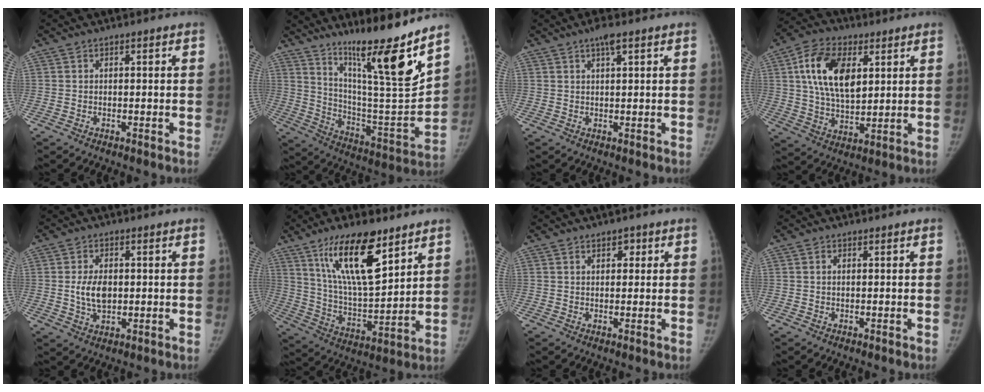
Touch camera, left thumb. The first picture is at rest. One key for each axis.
{"total": 21.3, "fx": 15.2, "fy": 1.3, "fz": 14.8, "tx": -0.198, "ty": -0.093, "tz": 0.265}
{"total": 2.7, "fx": 1.6, "fy": 0.5, "fz": 2.1, "tx": -0.037, "ty": 0.001, "tz": 0.027}
{"total": 14.4, "fx": 4.5, "fy": 8.3, "fz": 10.9, "tx": -0.179, "ty": -0.011, "tz": 0.080}
{"total": 5.7, "fx": 0.2, "fy": 3.5, "fz": 4.5, "tx": -0.077, "ty": -0.005, "tz": 0.009}
{"total": 17.7, "fx": 10.4, "fy": 5.8, "fz": 13.1, "tx": -0.199, "ty": -0.056, "tz": 0.196}
{"total": 2.1, "fx": 1.1, "fy": 1.3, "fz": 1.2, "tx": 0.003, "ty": -0.005, "tz": 0.013}
{"total": 0.6, "fx": 0.0, "fy": 0.4, "fz": 0.4, "tx": -0.006, "ty": 0.004, "tz": -0.001}